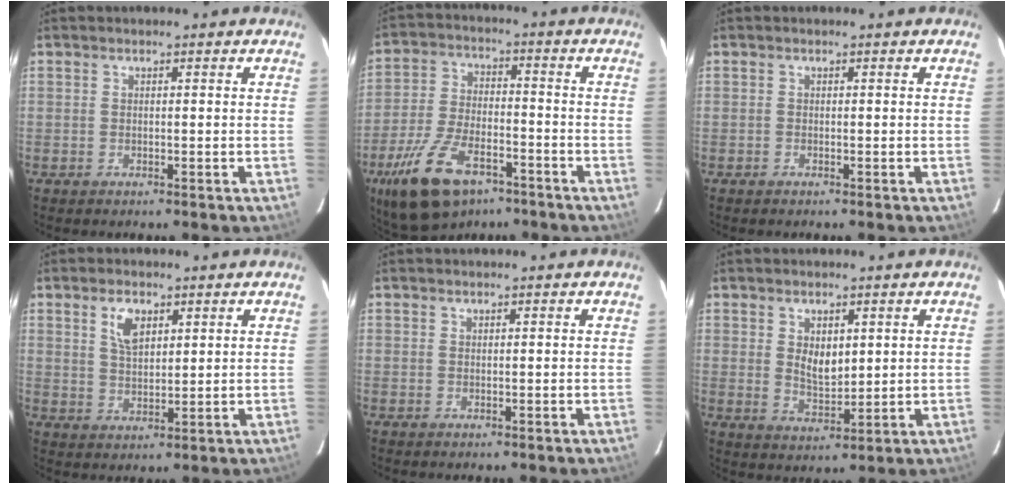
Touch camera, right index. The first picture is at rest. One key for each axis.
{"total": 16.3, "fx": -9.9, "fy": 7.7, "fz": 10.4, "tx": -0.220, "ty": -0.021, "tz": -0.177}
{"total": 0.0}
{"total": 5.4, "fx": 2.6, "fy": 2.8, "fz": 3.8, "tx": -0.066, "ty": 0.006, "tz": 0.051}
{"total": 0.0}
{"total": 5.2, "fx": 1.5, "fy": 3.1, "fz": 3.9, "tx": -0.062, "ty": -0.004, "tz": 0.032}